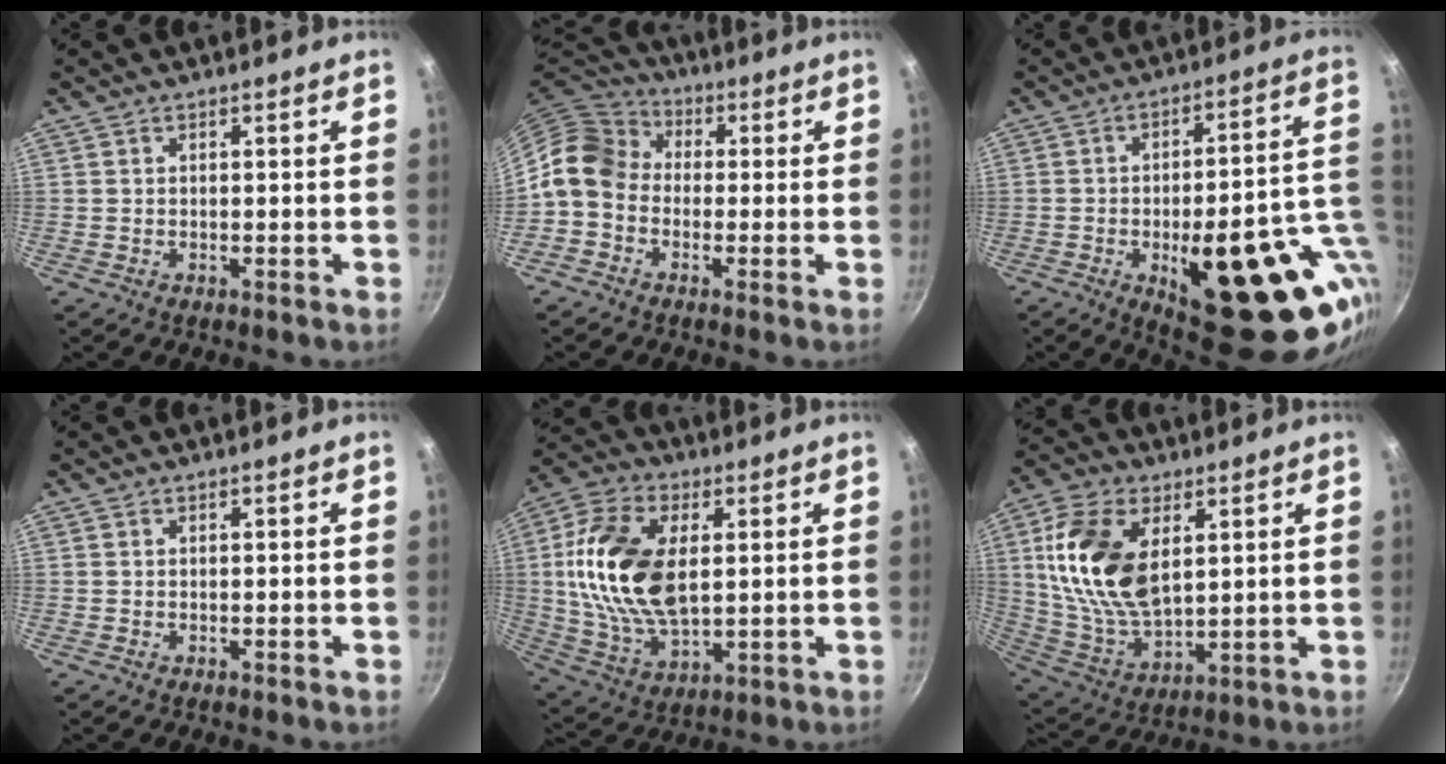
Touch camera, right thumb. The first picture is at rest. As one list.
[{"total": 10.6, "force": [-0.5, 8.6, 6.1], "torque": [-0.093, 0.037, -0.033]}, {"total": 26.1, "force": [-6.2, 10.0, 23.2], "torque": [-0.269, 0.007, -0.070]}, {"total": 0.0}, {"total": 19.7, "force": [2.7, 11.4, 15.8], "torque": [-0.293, -0.003, 0.052]}, {"total": 18.6, "force": [4.8, 10.8, 14.4], "torque": [-0.267, -0.017, 0.102]}]